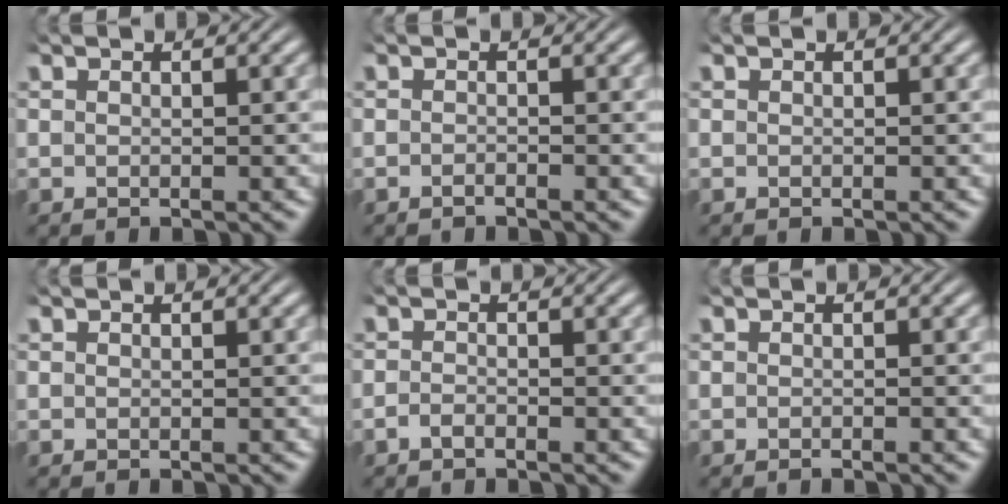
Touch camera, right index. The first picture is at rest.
{"total": 0.8, "force": [-0.8, -0.1, 0.2], "torque": [-0.005, -0.001, -0.016]}
{"total": 0.0}
{"total": 0.0}
{"total": 1.2, "force": [-1.1, 0.0, 0.3], "torque": [-0.007, -0.006, -0.020]}
{"total": 0.5, "force": [-0.5, -0.2, 0.1], "torque": [-0.002, 0.001, -0.010]}